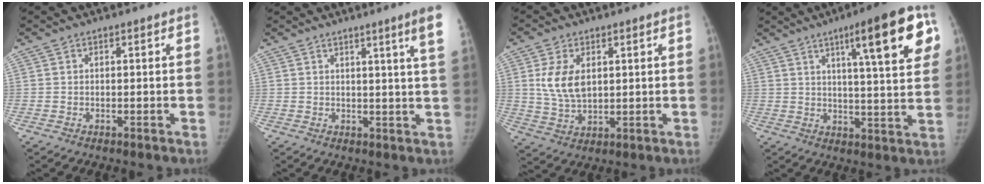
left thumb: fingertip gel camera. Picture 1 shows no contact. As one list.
[{"total": 7.0, "force": [4.0, -1.1, 5.6], "torque": [-0.073, -0.023, 0.044]}, {"total": 8.0, "force": [2.0, 4.9, 6.0], "torque": [-0.104, -0.006, 0.048]}, {"total": 16.7, "force": [7.5, 3.0, 14.6], "torque": [-0.181, -0.018, 0.102]}]